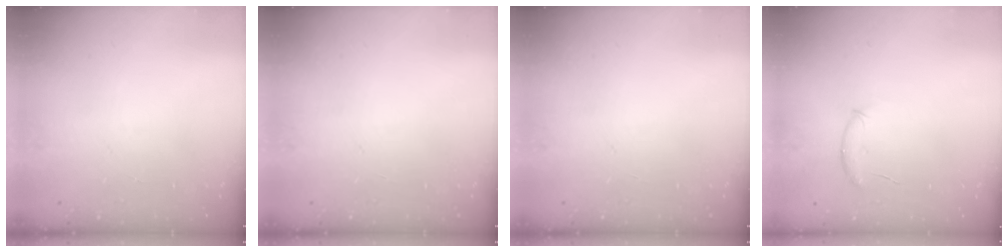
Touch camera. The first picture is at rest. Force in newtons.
{"total": 0.0}
{"total": 0.0}
{"total": 7.4, "press": 7.2, "slide": 1.9}